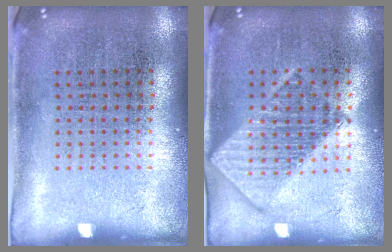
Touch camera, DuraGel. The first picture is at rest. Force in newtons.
{"total": 1.7, "press": 1.7, "slide": 0.3}